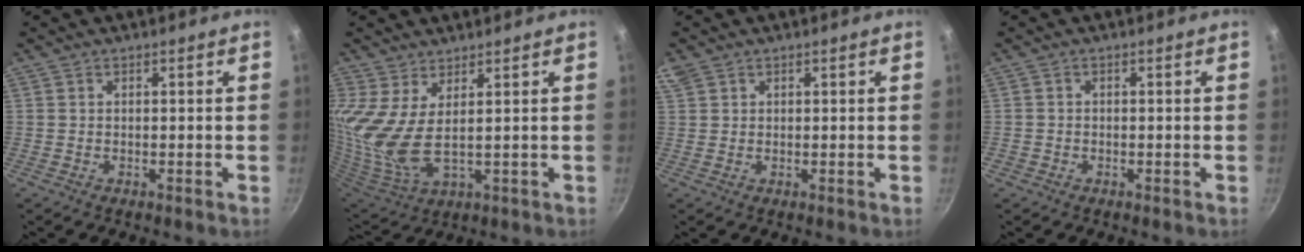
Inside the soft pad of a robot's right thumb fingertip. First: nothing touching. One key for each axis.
{"total": 10.6, "fx": 4.6, "fy": 3.8, "fz": 8.7, "tx": -0.185, "ty": -0.035, "tz": 0.096}
{"total": 2.5, "fx": 1.7, "fy": 1.6, "fz": 0.9, "tx": -0.016, "ty": 0.006, "tz": 0.037}
{"total": 0.7, "fx": -0.3, "fy": 0.6, "fz": 0.1, "tx": -0.001, "ty": 0.003, "tz": -0.006}